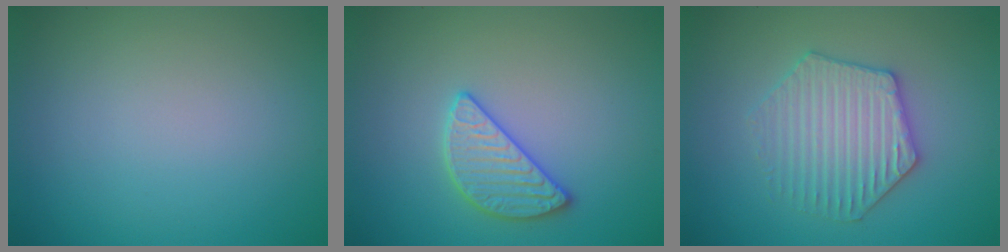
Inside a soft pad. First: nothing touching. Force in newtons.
{"total": 2.8, "press": 2.8, "slide": 0.1}
{"total": 4.0, "press": 3.9, "slide": 0.9}